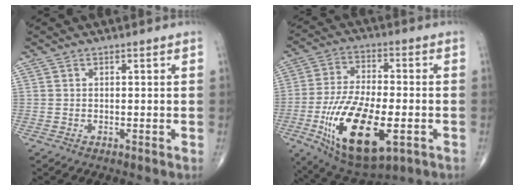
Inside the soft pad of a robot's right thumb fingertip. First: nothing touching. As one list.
[{"total": 20.2, "force": [-6.3, 8.7, 17.0], "torque": [-0.317, 0.001, -0.095]}]